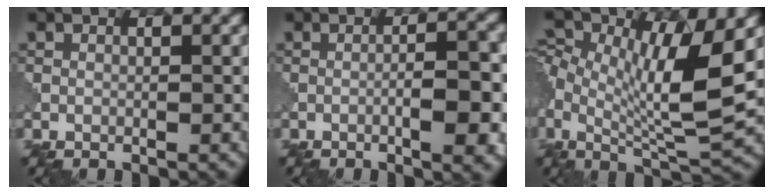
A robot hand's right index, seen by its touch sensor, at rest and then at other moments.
{"total": 5.1, "force": [-1.8, 1.2, 4.6], "torque": [-0.057, 0.007, -0.022]}
{"total": 9.2, "force": [1.0, 3.1, 8.5], "torque": [-0.167, -0.001, 0.018]}